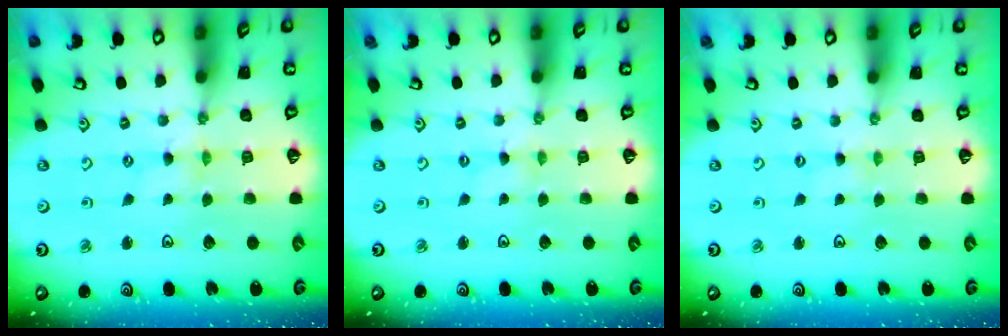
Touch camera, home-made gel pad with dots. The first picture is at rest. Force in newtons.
{"total": 0.0}
{"total": 0.0}